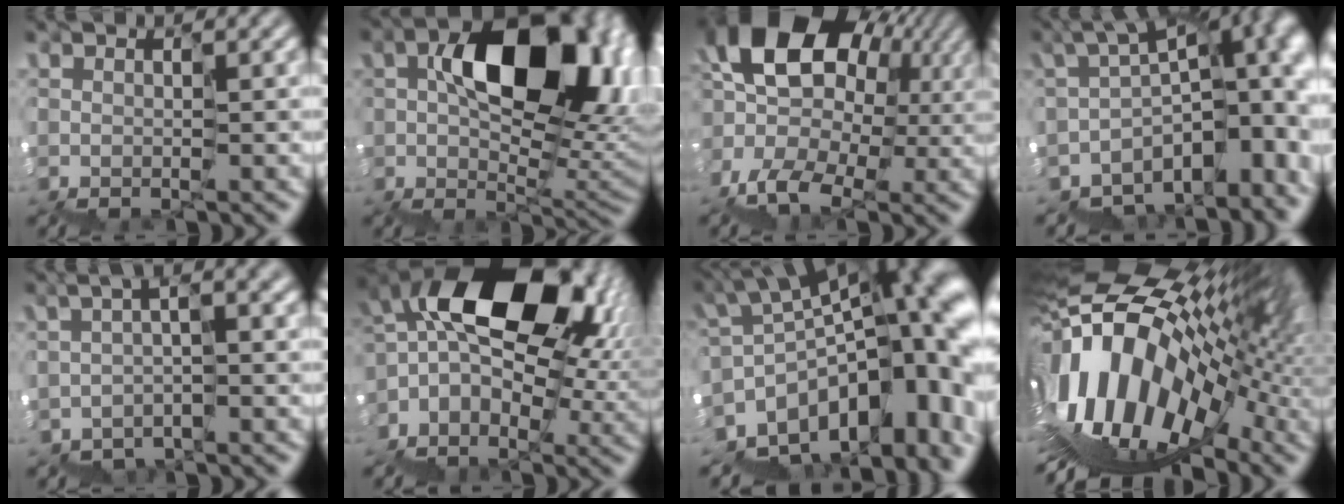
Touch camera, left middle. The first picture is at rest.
{"total": 10.8, "force": [1.3, 6.6, 8.4], "torque": [-0.104, -0.002, 0.030]}
{"total": 11.7, "force": [0.3, 8.4, 8.1], "torque": [-0.149, 0.006, 0.011]}
{"total": 14.5, "force": [-4.7, 7.4, 11.6], "torque": [-0.142, -0.022, -0.031]}
{"total": 0.9, "force": [-0.8, 0.0, 0.5], "torque": [0.010, 0.007, -0.012]}
{"total": 12.9, "force": [1.1, 8.4, 9.8], "torque": [-0.160, 0.015, 0.019]}
{"total": 14.5, "force": [-6.3, 7.2, 10.9], "torque": [-0.133, -0.003, -0.079]}
{"total": 13.5, "force": [-2.9, 7.2, 11.0], "torque": [-0.193, 0.036, -0.062]}